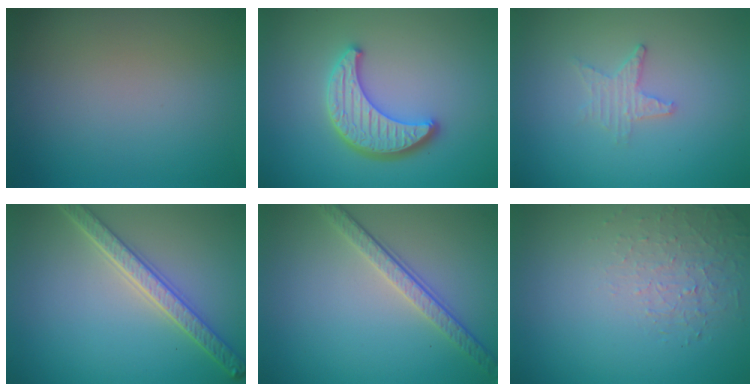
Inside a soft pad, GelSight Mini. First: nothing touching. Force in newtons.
{"total": 4.5, "press": 4.1, "slide": 1.9}
{"total": 1.7, "press": 1.6, "slide": 0.4}
{"total": 4.2, "press": 3.6, "slide": 2.3}
{"total": 3.8, "press": 2.8, "slide": 2.6}
{"total": 1.4, "press": 0.6, "slide": 1.3}